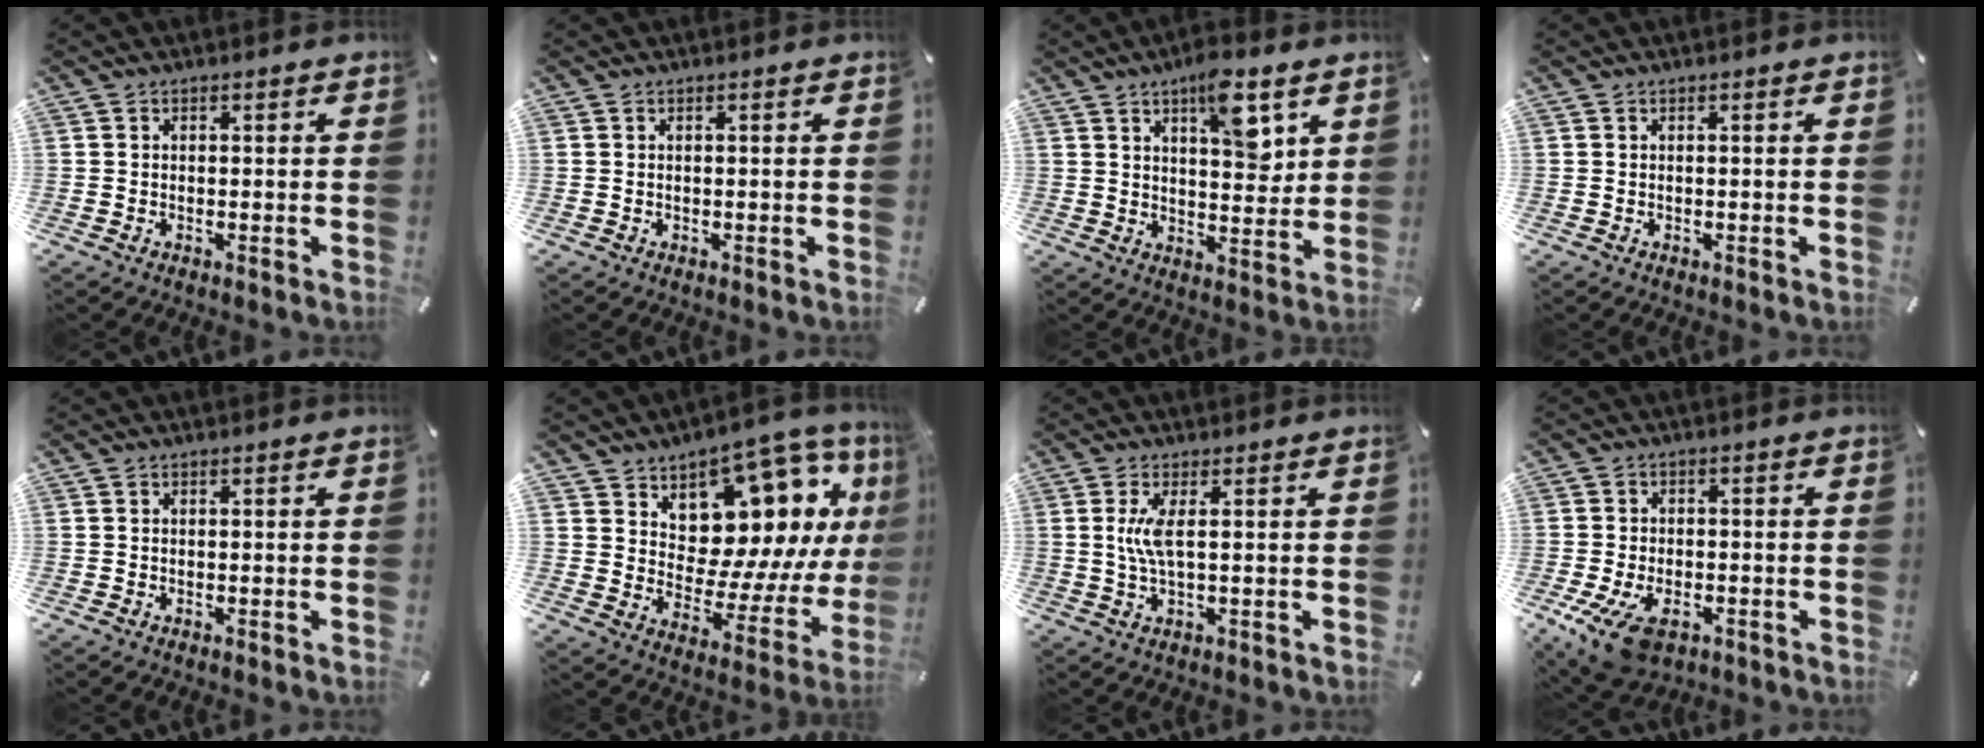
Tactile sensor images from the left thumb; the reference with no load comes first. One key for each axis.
{"total": 0.0}
{"total": 10.8, "fx": 6.0, "fy": 4.6, "fz": 7.7, "tx": -0.099, "ty": -0.033, "tz": 0.097}
{"total": 0.0}
{"total": 0.0}
{"total": 13.8, "fx": 8.7, "fy": 8.7, "fz": 6.2, "tx": -0.083, "ty": -0.102, "tz": 0.152}
{"total": 5.0, "fx": 0.9, "fy": 1.1, "fz": 4.9, "tx": -0.110, "ty": -0.008, "tz": 0.010}
{"total": 9.9, "fx": -4.9, "fy": 5.9, "fz": 6.3, "tx": -0.144, "ty": 0.010, "tz": -0.087}